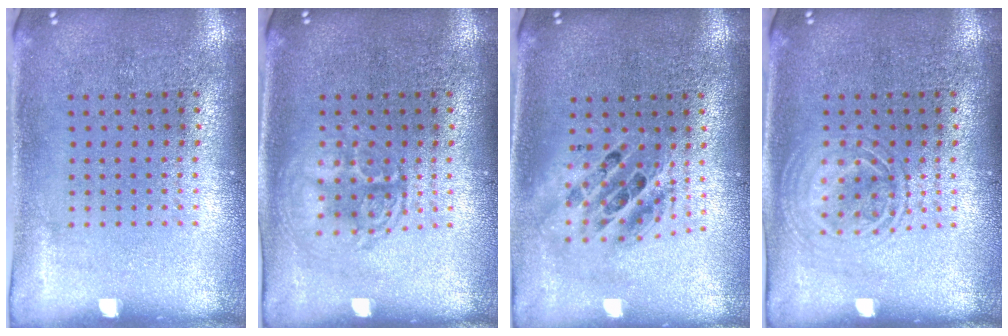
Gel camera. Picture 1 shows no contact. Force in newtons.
{"total": 1.3, "press": 1.3, "slide": 0.2}
{"total": 1.7, "press": 1.4, "slide": 1.0}
{"total": 1.2, "press": 1.2, "slide": 0.1}